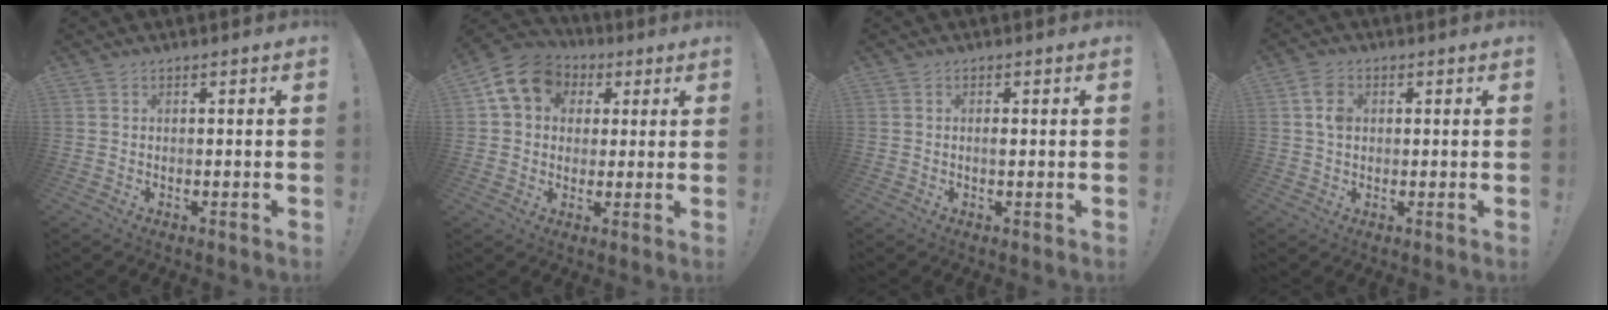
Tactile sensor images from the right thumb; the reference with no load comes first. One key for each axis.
{"total": 12.1, "fx": 4.4, "fy": 9.7, "fz": 5.7, "tx": -0.083, "ty": -0.009, "tz": 0.089}
{"total": 0.7, "fx": -0.2, "fy": 0.2, "fz": 0.7, "tx": -0.009, "ty": -0.002, "tz": -0.005}
{"total": 5.4, "fx": 1.0, "fy": 3.8, "fz": 3.6, "tx": -0.056, "ty": 0.007, "tz": 0.020}